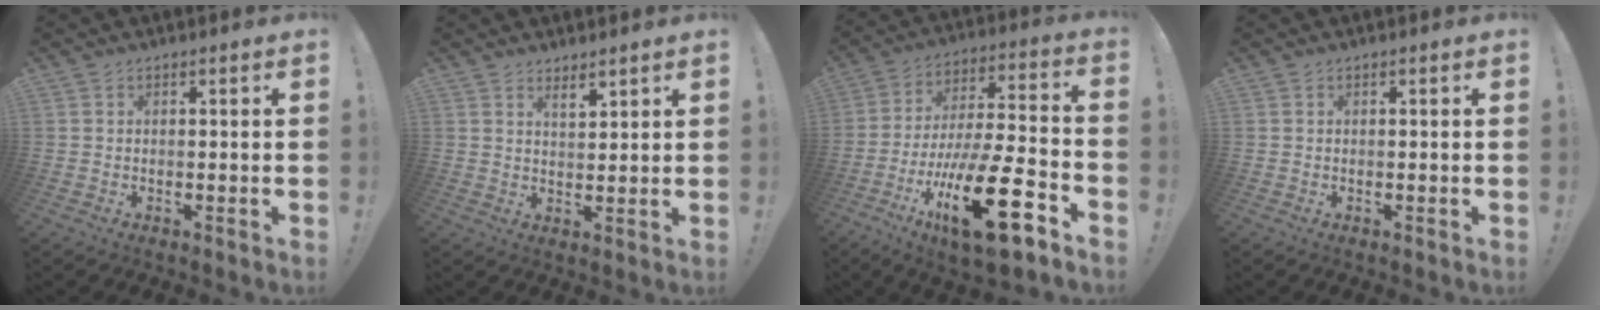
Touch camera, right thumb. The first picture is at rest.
{"total": 3.5, "force": [3.0, 1.1, 1.4], "torque": [-0.011, -0.023, 0.050]}
{"total": 23.7, "force": [-11.7, 6.7, 19.5], "torque": [-0.331, 0.062, -0.189]}
{"total": 0.0}